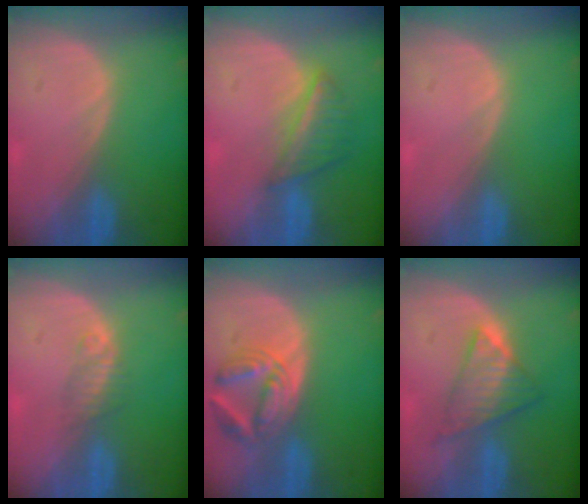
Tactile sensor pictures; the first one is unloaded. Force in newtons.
{"total": 5.6, "press": 5.1, "slide": 2.2}
{"total": 0.0}
{"total": 2.2, "press": 1.9, "slide": 1.0}
{"total": 6.5, "press": 6.4, "slide": 1.3}
{"total": 6.1, "press": 6.0, "slide": 1.0}